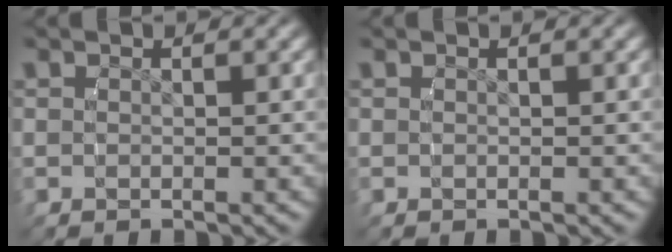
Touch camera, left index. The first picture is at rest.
{"total": 0.0}